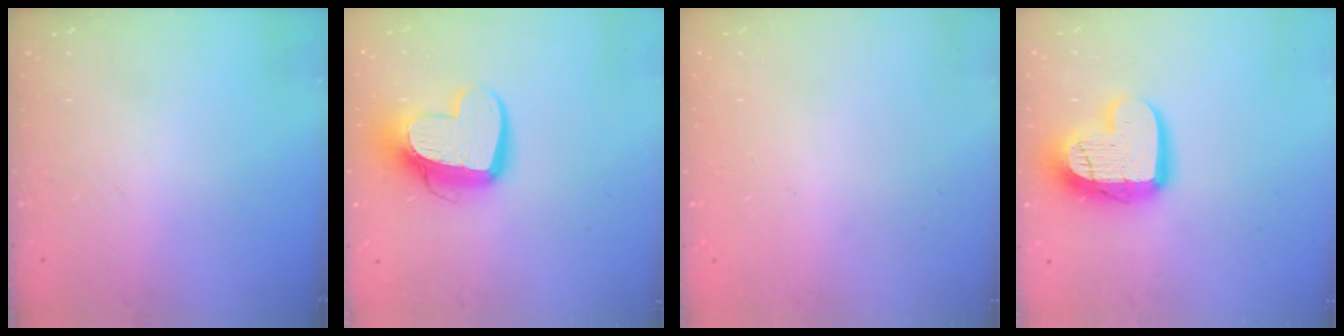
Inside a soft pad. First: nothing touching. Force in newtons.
{"total": 14.1, "press": 14.0, "slide": 1.2}
{"total": 0.0}
{"total": 17.3, "press": 17.3, "slide": 1.7}